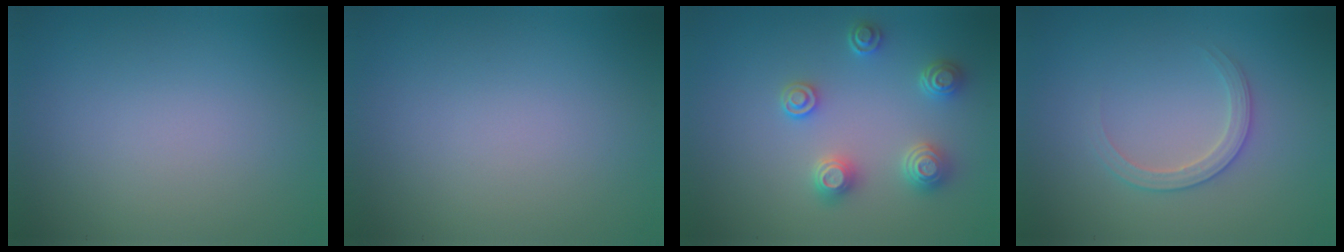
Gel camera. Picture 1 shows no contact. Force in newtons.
{"total": 0.0}
{"total": 3.3, "press": 3.1, "slide": 1.3}
{"total": 2.2, "press": 2.2, "slide": 0.2}